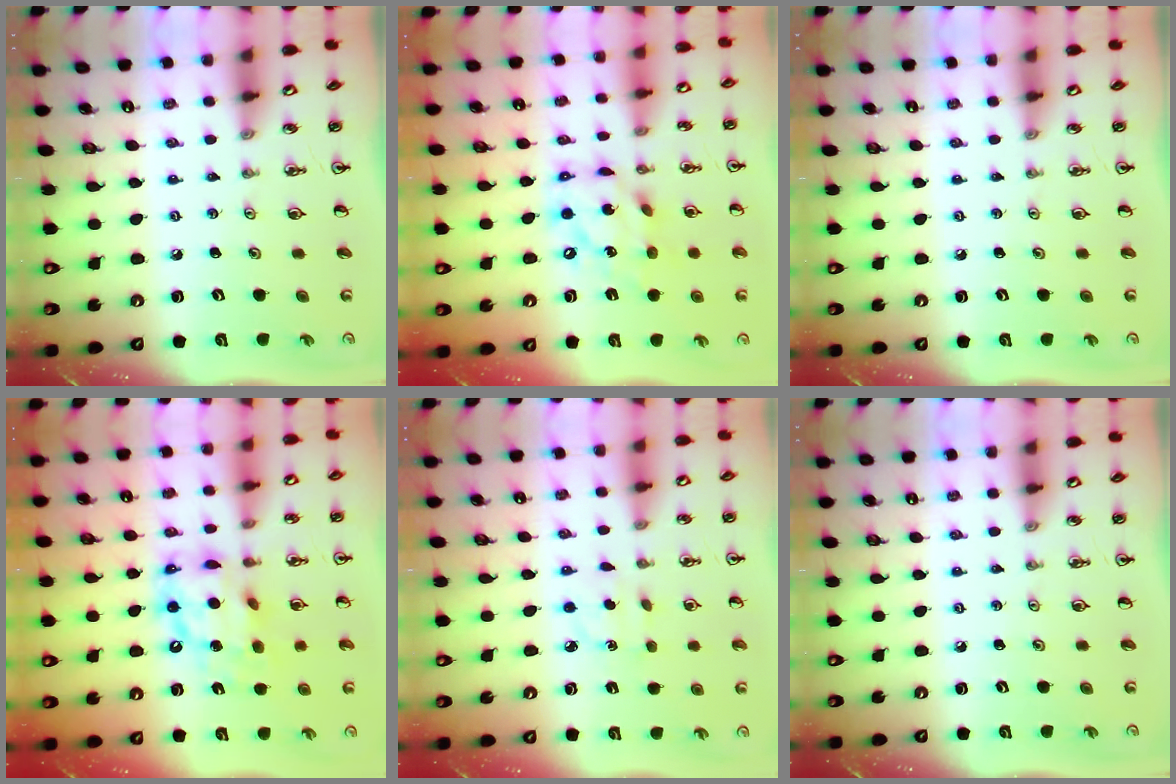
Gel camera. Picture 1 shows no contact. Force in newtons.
{"total": 14.3, "press": 14.2, "slide": 1.3}
{"total": 0.0}
{"total": 12.8, "press": 12.8, "slide": 1.3}
{"total": 3.8, "press": 3.8, "slide": 0.5}
{"total": 0.0}